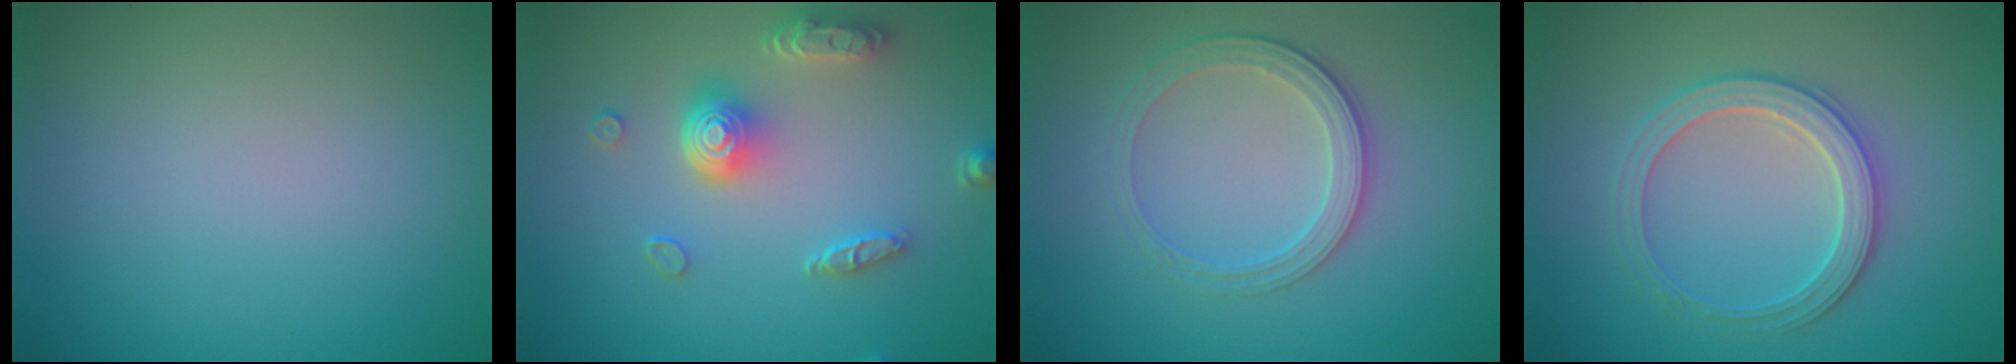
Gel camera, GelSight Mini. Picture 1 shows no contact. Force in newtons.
{"total": 4.9, "press": 3.7, "slide": 3.1}
{"total": 3.0, "press": 2.6, "slide": 1.4}
{"total": 3.3, "press": 3.2, "slide": 0.6}